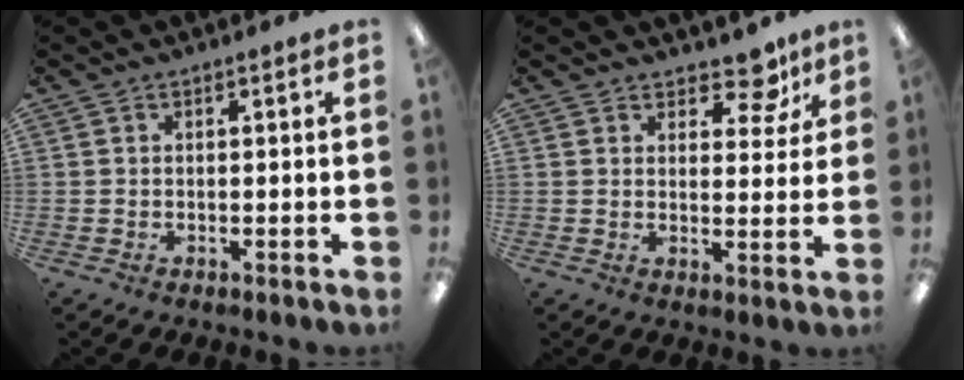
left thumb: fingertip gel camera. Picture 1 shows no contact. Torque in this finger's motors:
{"motor_torque": [-0.20, -0.11, -0.19, -0.34, 0.04]}